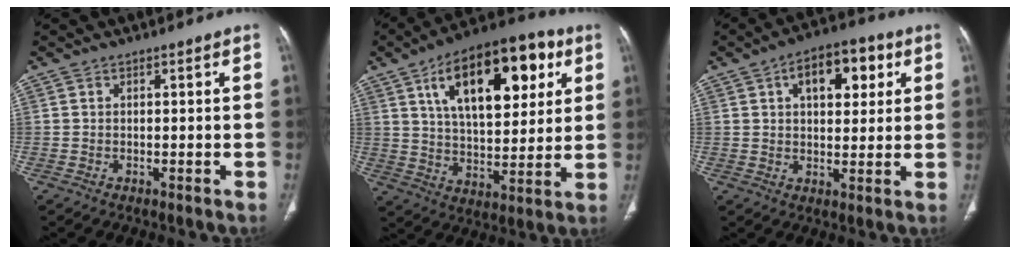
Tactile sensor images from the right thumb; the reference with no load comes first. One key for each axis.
{"total": 23.4, "fx": 9.1, "fy": 11.4, "fz": 18.4, "tx": -0.250, "ty": -0.009, "tz": 0.143}
{"total": 11.4, "fx": 4.2, "fy": 6.4, "fz": 8.5, "tx": -0.088, "ty": 0.008, "tz": 0.058}